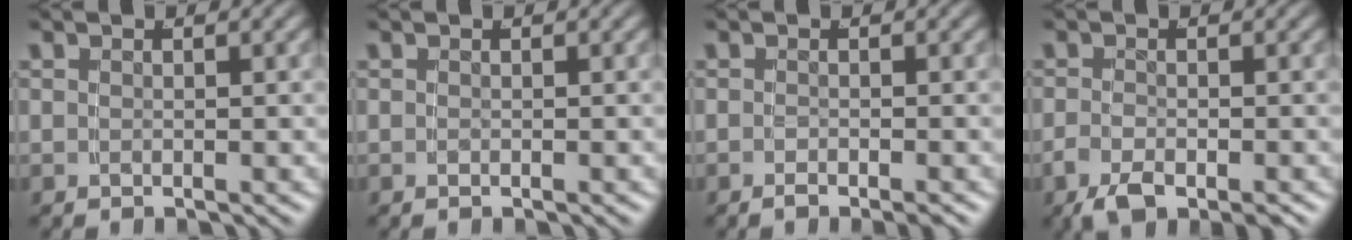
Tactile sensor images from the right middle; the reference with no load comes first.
{"total": 0.5, "force": [-0.4, -0.3, 0.1], "torque": [-0.005, -0.004, -0.001]}
{"total": 1.3, "force": [-1.1, -0.3, 0.7], "torque": [-0.014, -0.007, -0.015]}
{"total": 3.2, "force": [-2.0, 1.2, 2.1], "torque": [-0.044, -0.019, -0.025]}